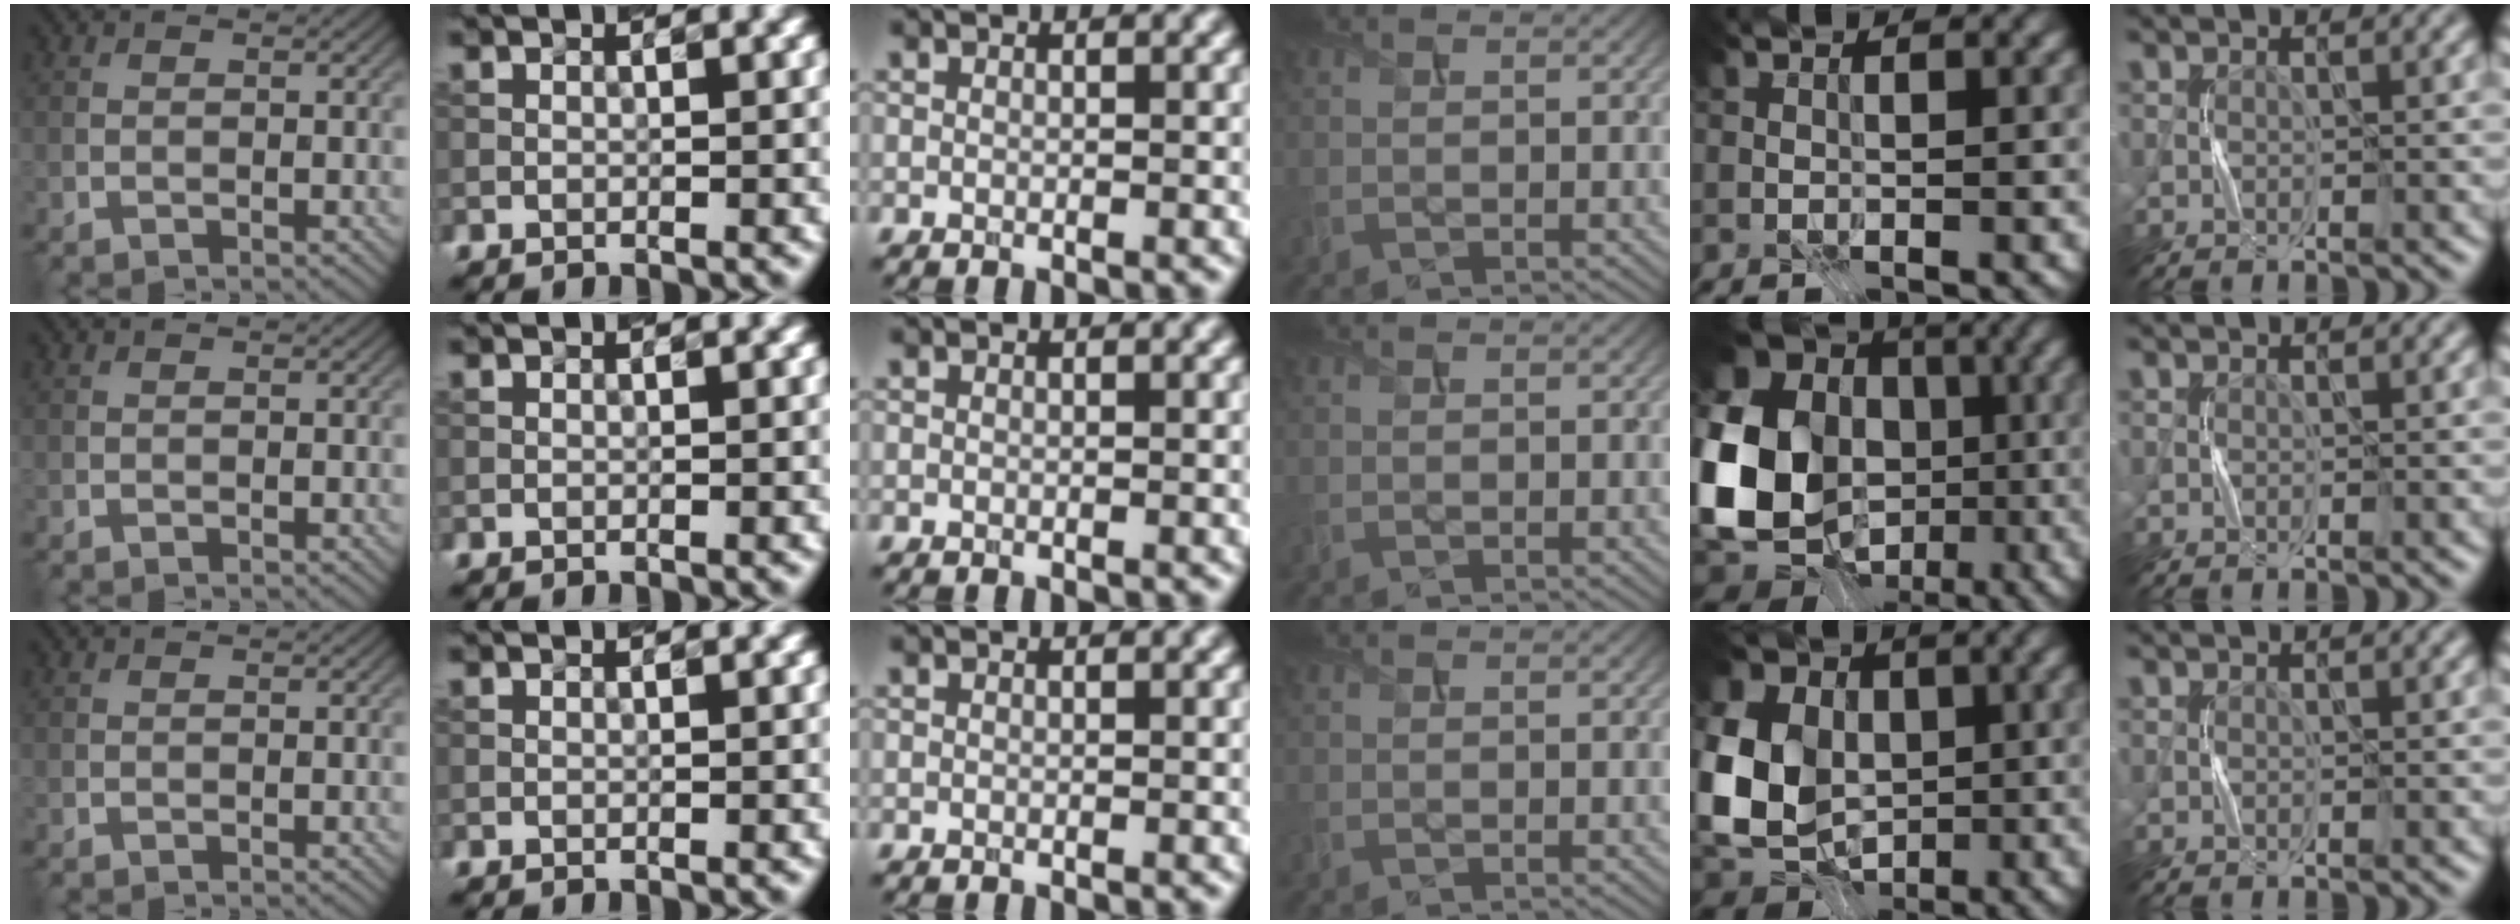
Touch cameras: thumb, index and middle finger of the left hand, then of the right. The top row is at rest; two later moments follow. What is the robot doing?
{"motion": "press", "object": "calculator"}